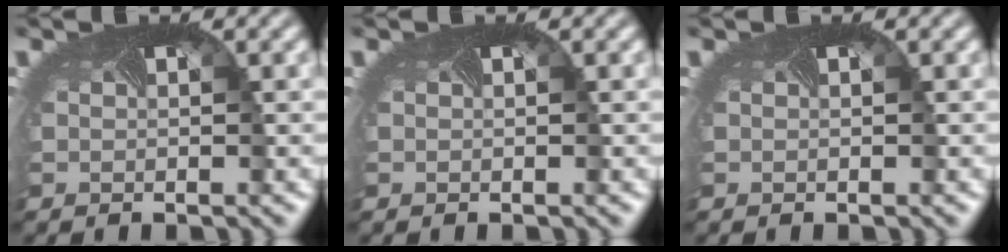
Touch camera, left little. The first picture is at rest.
{"total": 0.0}
{"total": 0.0}